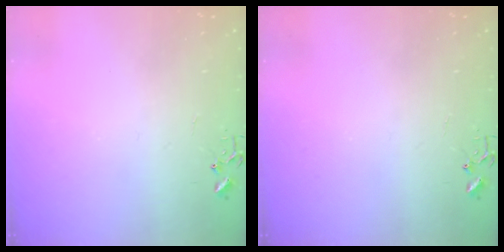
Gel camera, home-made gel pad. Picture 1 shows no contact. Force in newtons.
{"total": 0.0}